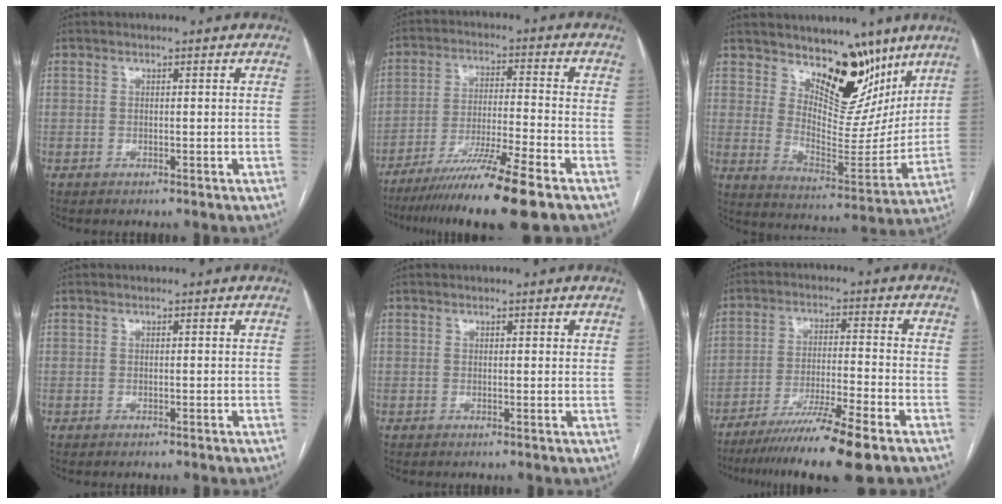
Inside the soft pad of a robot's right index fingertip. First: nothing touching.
{"total": 13.8, "force": [-10.0, -1.2, 9.4], "torque": [-0.165, -0.037, -0.170]}
{"total": 13.7, "force": [10.0, 5.9, 7.3], "torque": [-0.091, -0.021, 0.166]}
{"total": 0.0}
{"total": 1.1, "force": [0.7, 0.3, 0.7], "torque": [-0.012, 0.002, 0.007]}
{"total": 12.3, "force": [-9.0, -1.1, 8.2], "torque": [-0.133, -0.034, -0.149]}